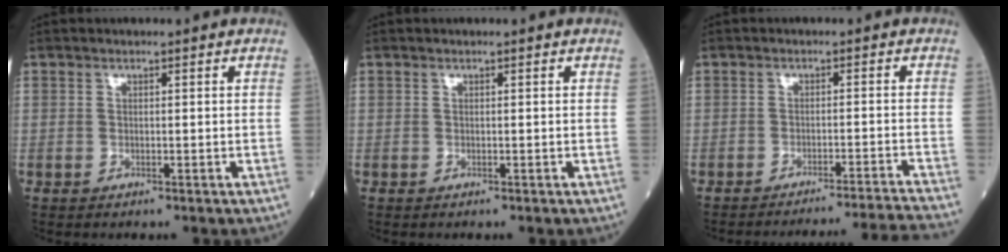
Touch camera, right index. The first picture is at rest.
{"total": 0.0}
{"total": 13.4, "force": [-12.6, -4.0, 2.2], "torque": [-0.001, -0.029, -0.161]}